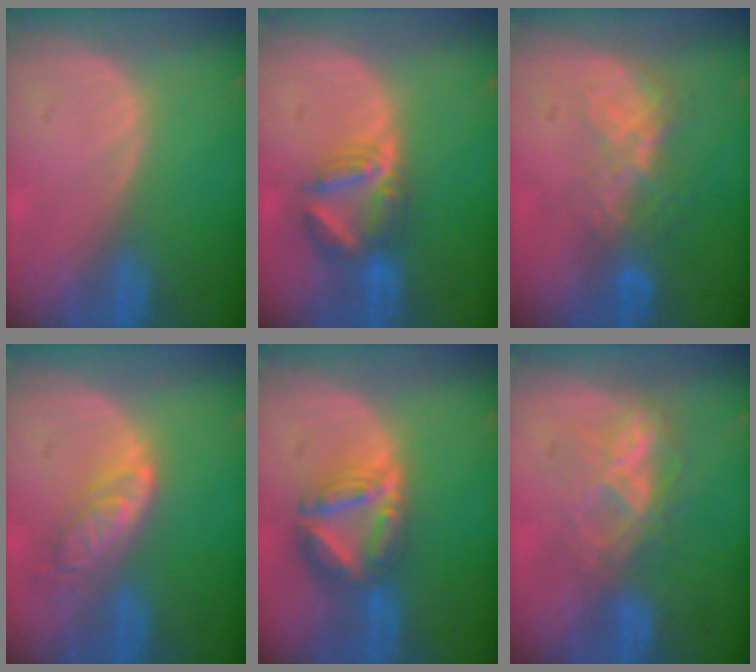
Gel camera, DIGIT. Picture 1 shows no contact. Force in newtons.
{"total": 6.2, "press": 6.2, "slide": 0.7}
{"total": 6.5, "press": 5.6, "slide": 3.2}
{"total": 6.2, "press": 5.5, "slide": 3.0}
{"total": 8.0, "press": 7.0, "slide": 4.0}
{"total": 6.1, "press": 5.8, "slide": 2.0}